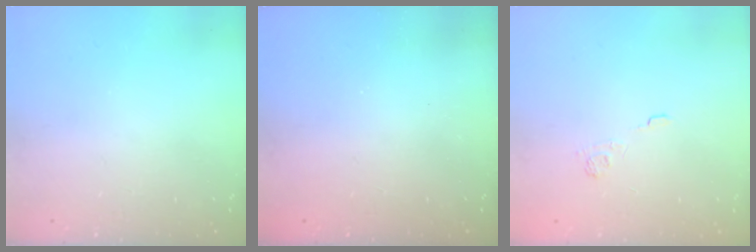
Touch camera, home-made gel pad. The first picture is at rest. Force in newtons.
{"total": 2.3, "press": 2.2, "slide": 0.7}
{"total": 2.3, "press": 1.8, "slide": 1.3}